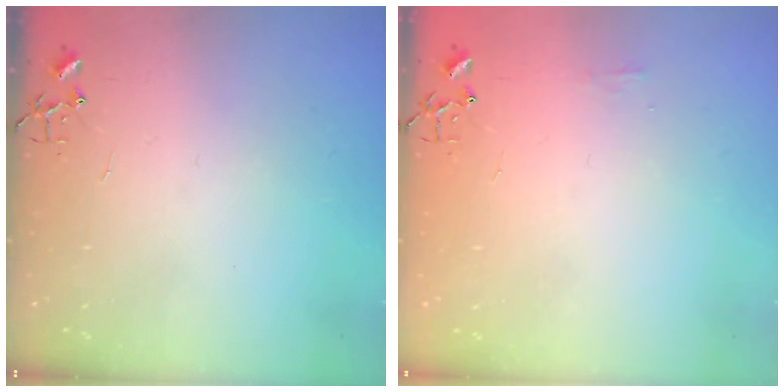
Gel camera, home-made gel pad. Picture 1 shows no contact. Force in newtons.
{"total": 4.5, "press": 4.4, "slide": 0.7}